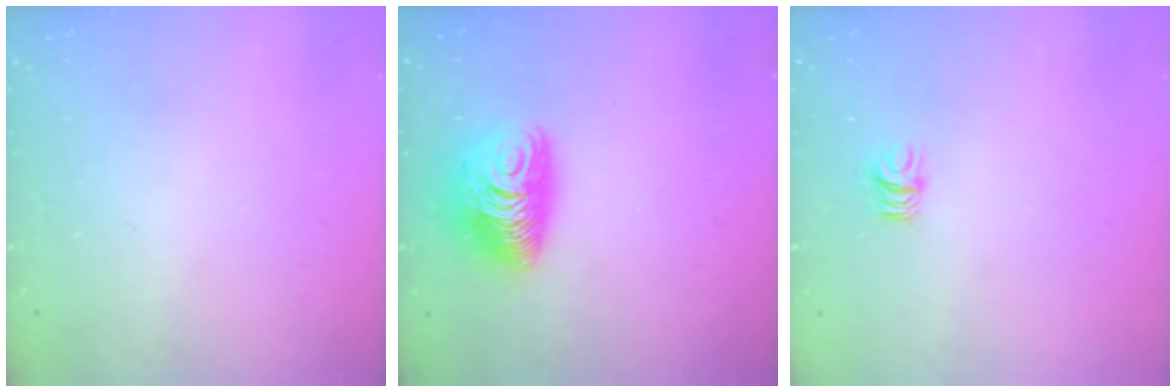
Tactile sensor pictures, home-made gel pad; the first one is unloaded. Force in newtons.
{"total": 11.3, "press": 11.3, "slide": 1.1}
{"total": 4.7, "press": 4.7, "slide": 0.5}